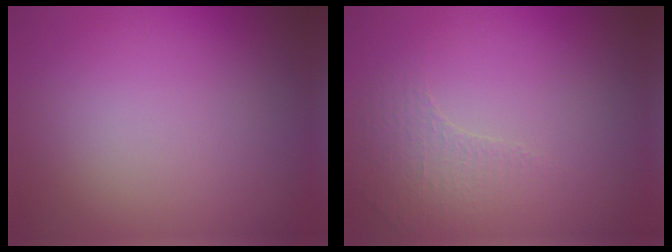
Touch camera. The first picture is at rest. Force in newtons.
{"total": 1.3, "press": 0.9, "slide": 0.9}